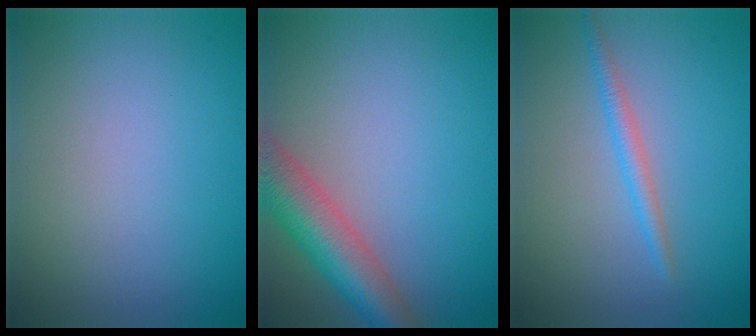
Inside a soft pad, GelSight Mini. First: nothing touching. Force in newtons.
{"total": 6.4, "press": 6.4, "slide": 0.4}
{"total": 1.7, "press": 1.7, "slide": 0.1}